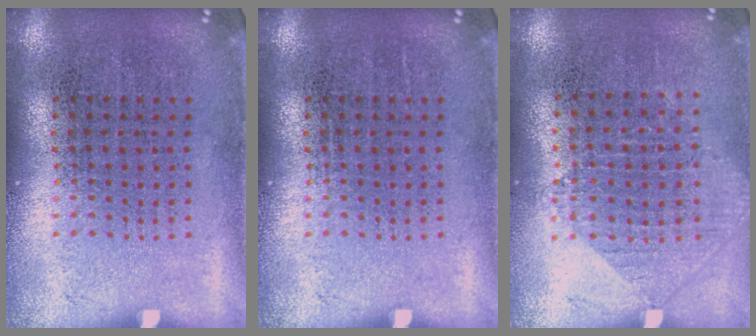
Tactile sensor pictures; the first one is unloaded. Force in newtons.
{"total": 0.0}
{"total": 0.9, "press": 0.9, "slide": 0.2}